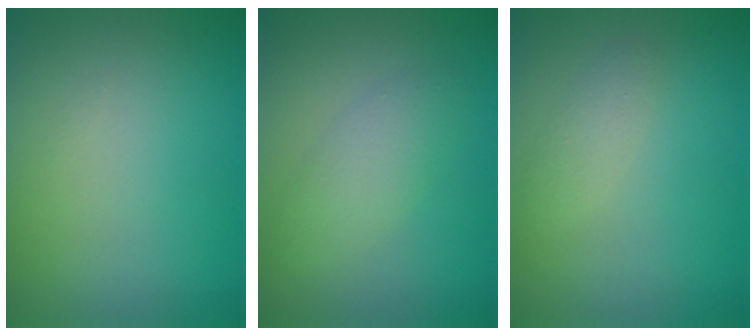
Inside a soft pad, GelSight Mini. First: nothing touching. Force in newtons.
{"total": 2.7, "press": 2.7, "slide": 0.2}
{"total": 1.3, "press": 1.3, "slide": 0.0}